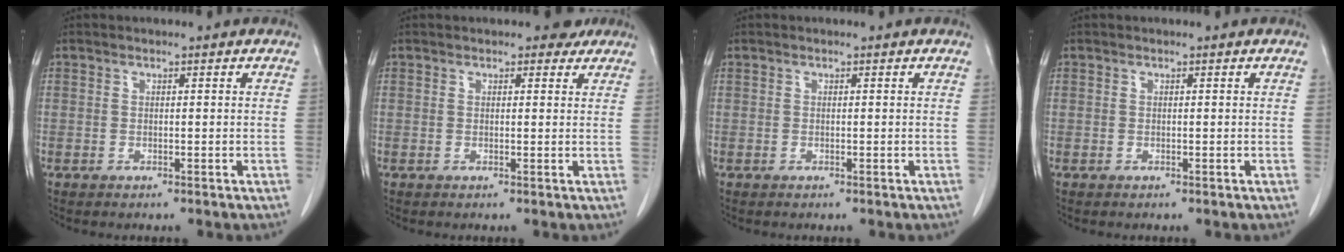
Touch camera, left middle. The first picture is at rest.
{"total": 2.3, "force": [2.0, 0.8, 0.7], "torque": [-0.009, 0.002, 0.016]}
{"total": 0.0}
{"total": 0.0}